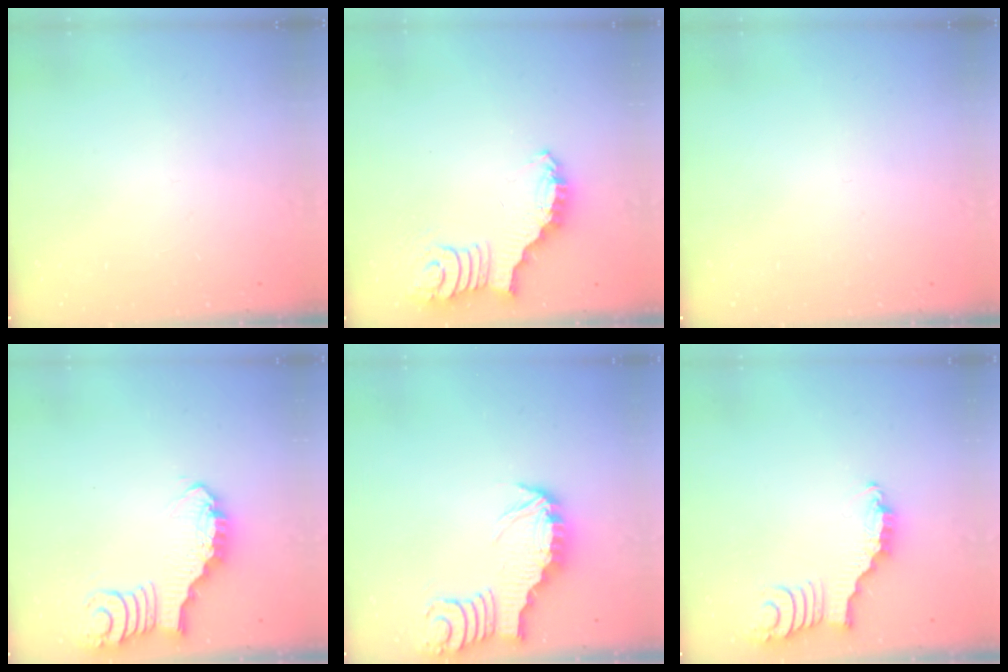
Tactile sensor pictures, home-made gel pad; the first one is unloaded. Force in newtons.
{"total": 2.5, "press": 2.5, "slide": 0.5}
{"total": 0.0}
{"total": 2.9, "press": 2.9, "slide": 0.2}
{"total": 3.1, "press": 3.0, "slide": 0.4}
{"total": 2.9, "press": 2.8, "slide": 0.4}